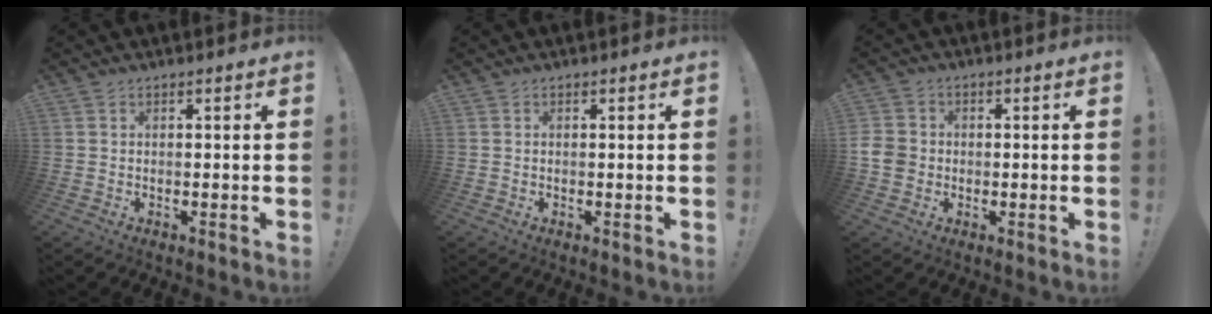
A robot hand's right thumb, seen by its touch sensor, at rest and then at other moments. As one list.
[{"total": 0.0}, {"total": 6.6, "force": [-1.3, 5.8, 2.8], "torque": [-0.055, 0.012, -0.023]}]